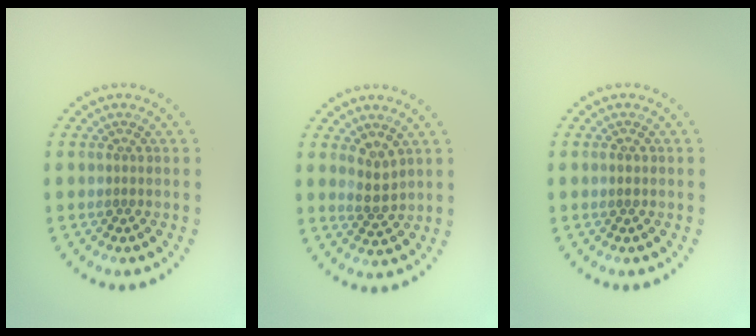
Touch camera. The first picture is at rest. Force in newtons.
{"total": 2.1, "press": 1.9, "slide": 1.0}
{"total": 0.9, "press": 0.9, "slide": 0.2}